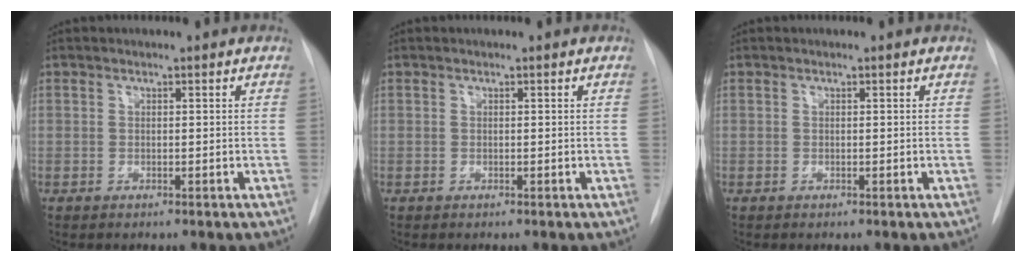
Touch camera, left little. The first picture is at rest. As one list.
[{"total": 0.0}, {"total": 0.0}]